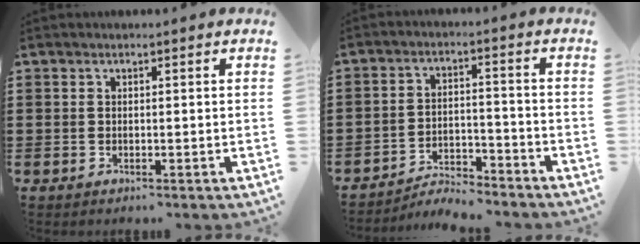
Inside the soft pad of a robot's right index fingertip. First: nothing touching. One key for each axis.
{"total": 4.5, "fx": -4.4, "fy": 0.5, "fz": 0.7, "tx": -0.018, "ty": 0.006, "tz": -0.091}